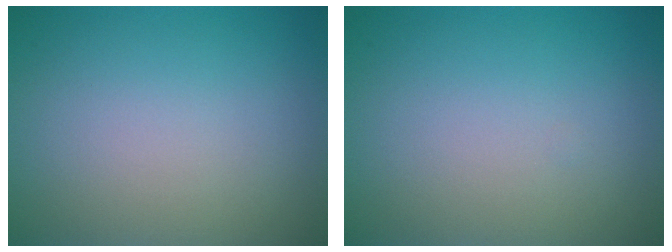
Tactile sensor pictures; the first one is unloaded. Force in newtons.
{"total": 0.0}